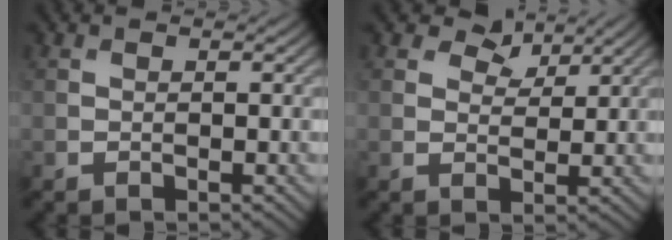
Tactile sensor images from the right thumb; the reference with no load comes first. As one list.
[{"total": 4.0, "force": [2.8, 2.3, 1.8], "torque": [-0.032, 0.001, 0.047]}]